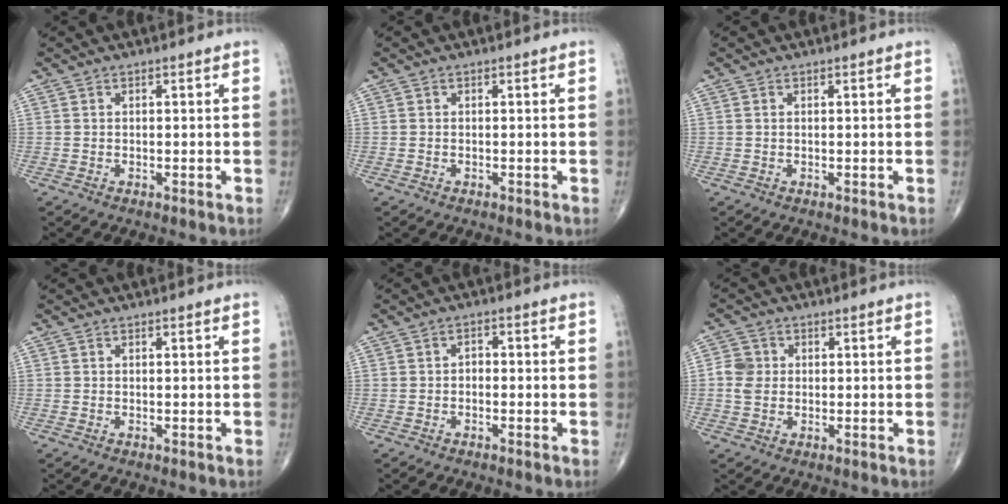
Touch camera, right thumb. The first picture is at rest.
{"total": 0.0}
{"total": 0.0}
{"total": 0.0}
{"total": 1.5, "force": [-0.6, 1.1, 0.9], "torque": [-0.004, 0.011, -0.015]}
{"total": 4.0, "force": [-0.1, 3.5, 1.9], "torque": [-0.029, 0.004, -0.007]}